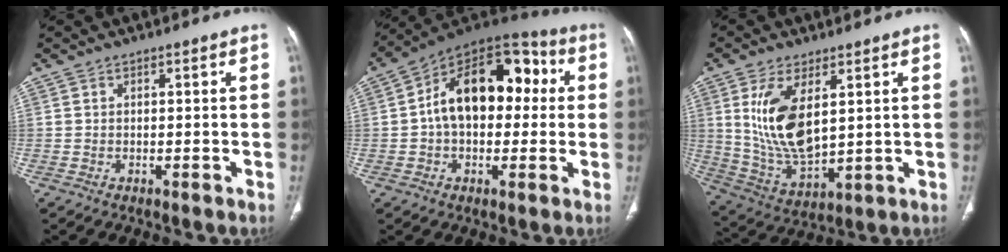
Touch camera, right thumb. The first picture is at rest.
{"total": 19.3, "force": [2.1, 12.1, 14.9], "torque": [-0.196, 0.048, 0.024]}
{"total": 13.9, "force": [4.0, 6.6, 11.6], "torque": [-0.224, -0.025, 0.096]}